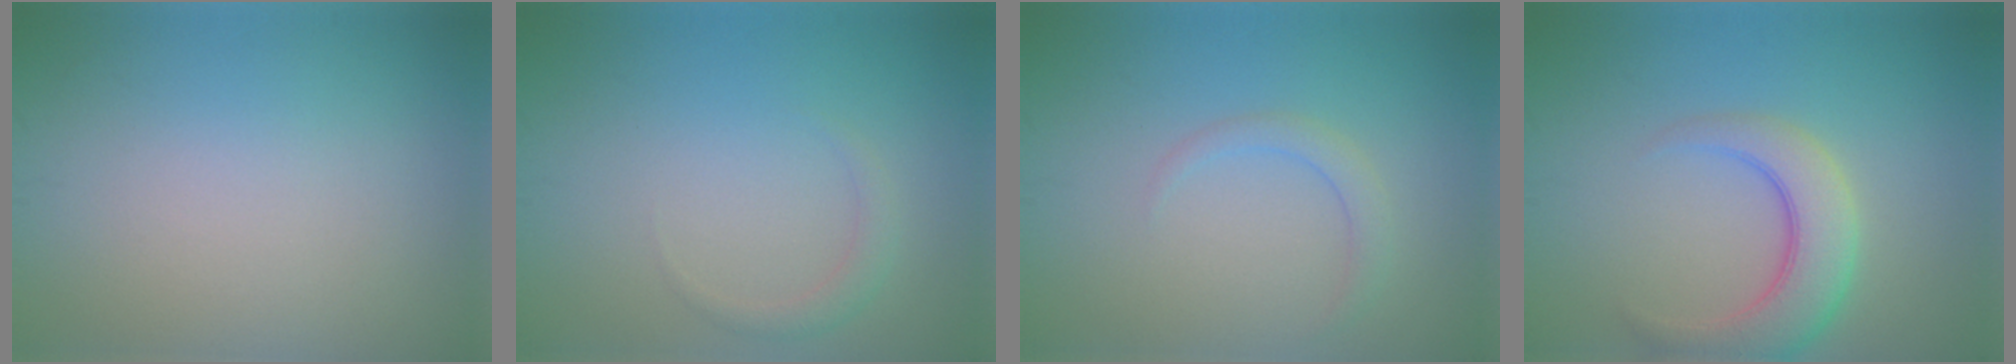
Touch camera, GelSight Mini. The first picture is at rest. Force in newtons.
{"total": 1.2, "press": 1.2, "slide": 0.0}
{"total": 1.5, "press": 1.5, "slide": 0.1}
{"total": 5.0, "press": 5.0, "slide": 0.4}